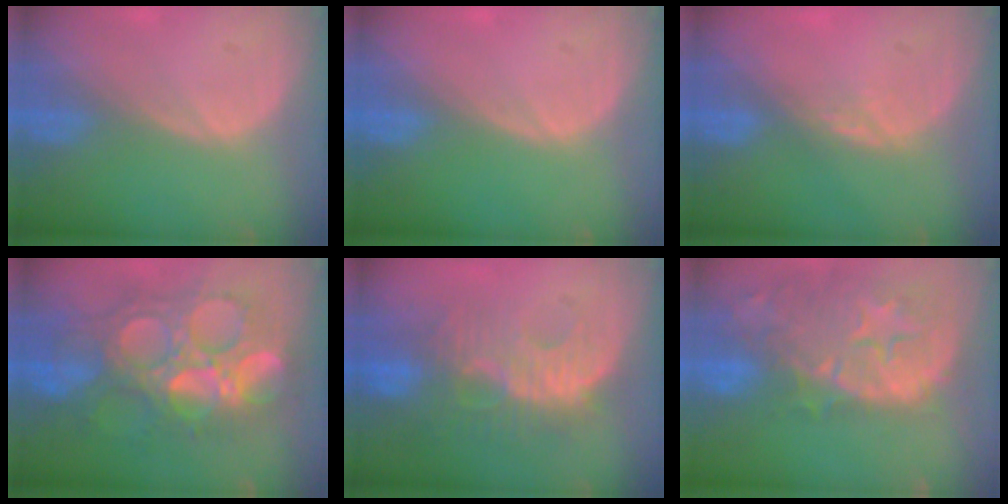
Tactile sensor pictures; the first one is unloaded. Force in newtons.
{"total": 0.0}
{"total": 2.0, "press": 1.5, "slide": 1.3}
{"total": 13.6, "press": 13.5, "slide": 1.5}
{"total": 10.0, "press": 9.6, "slide": 2.7}
{"total": 15.0, "press": 11.9, "slide": 9.0}